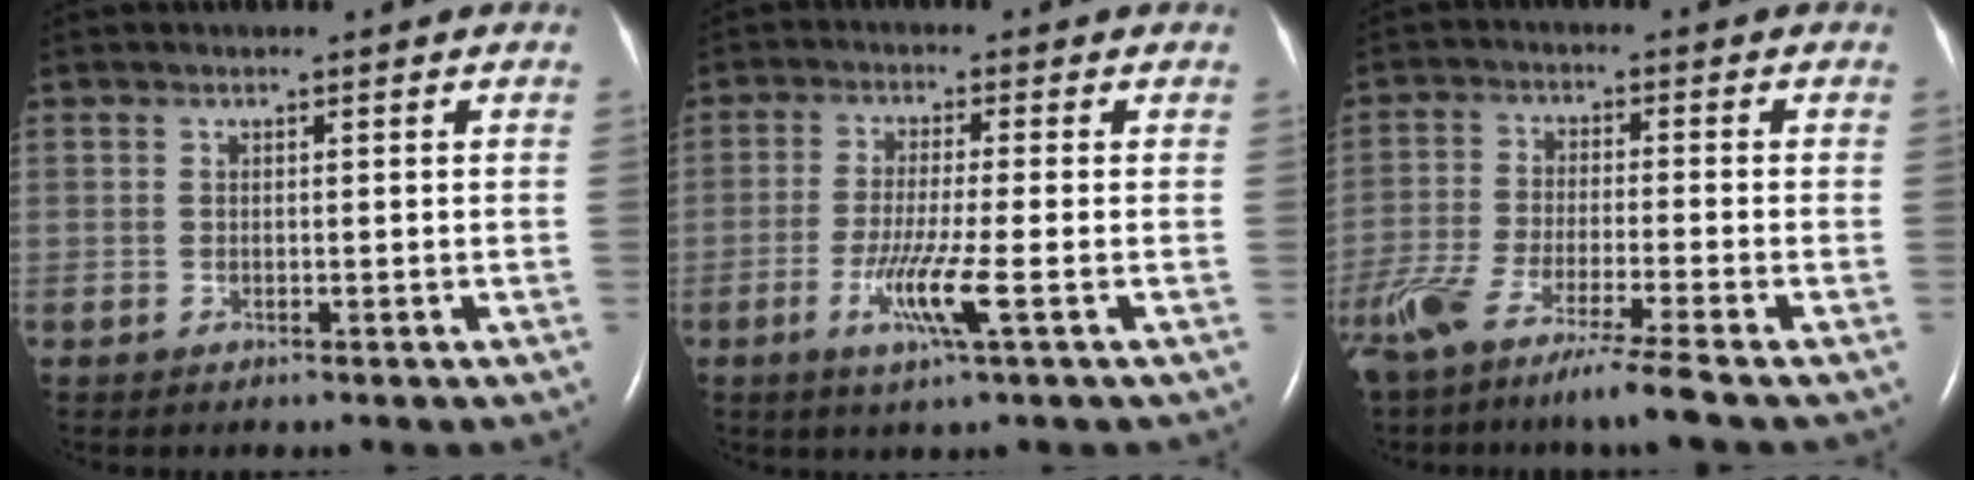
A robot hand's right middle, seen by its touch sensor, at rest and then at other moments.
{"total": 6.4, "force": [-2.4, -0.6, 5.9], "torque": [-0.120, -0.021, -0.046]}
{"total": 12.5, "force": [-9.4, -0.9, 8.2], "torque": [-0.151, -0.042, -0.162]}